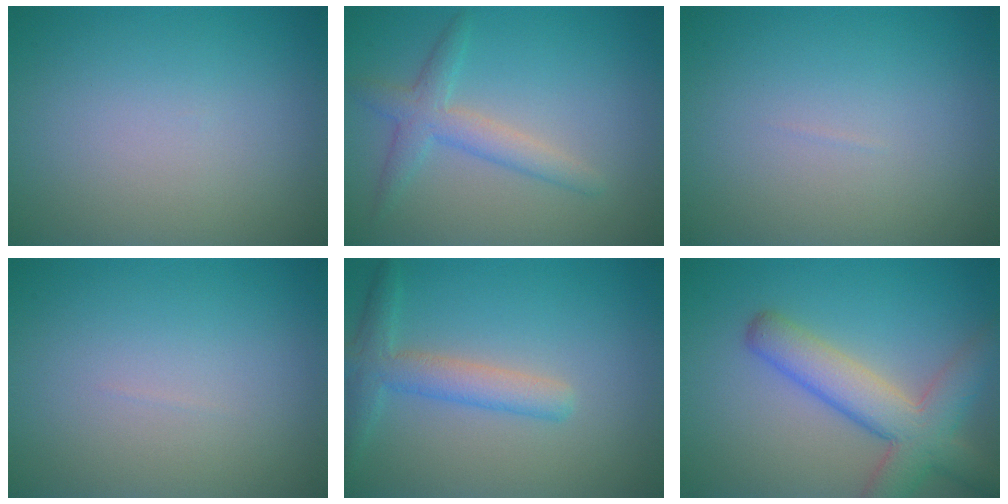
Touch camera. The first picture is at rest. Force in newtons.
{"total": 3.0, "press": 3.0, "slide": 0.1}
{"total": 0.0}
{"total": 0.0}
{"total": 3.3, "press": 3.3, "slide": 0.2}
{"total": 6.3, "press": 6.3, "slide": 0.4}